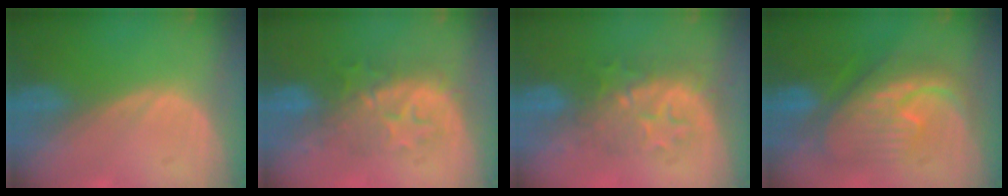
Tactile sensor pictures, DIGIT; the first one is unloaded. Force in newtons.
{"total": 7.9, "press": 7.7, "slide": 1.7}
{"total": 8.3, "press": 7.8, "slide": 3.0}
{"total": 9.7, "press": 9.7, "slide": 0.8}